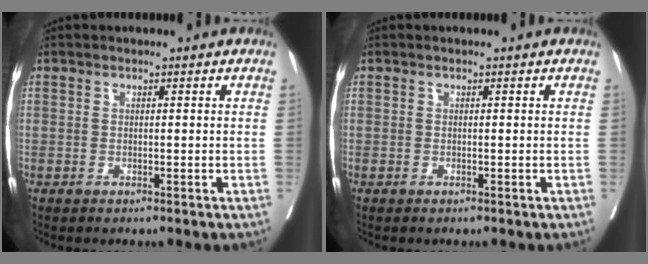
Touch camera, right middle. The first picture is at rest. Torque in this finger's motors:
{"motor_torque": [-0.05, -0.15, 0.05, 0.00]}